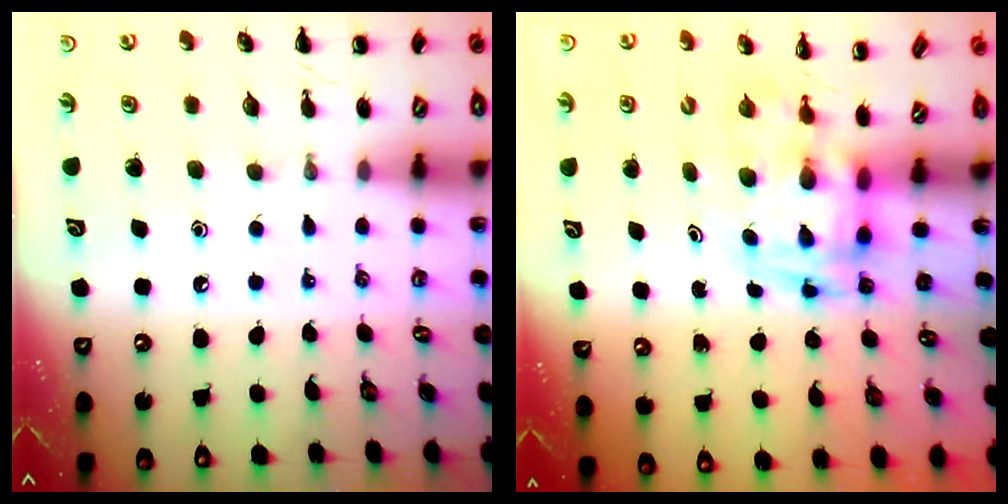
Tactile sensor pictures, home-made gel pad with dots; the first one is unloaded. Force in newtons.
{"total": 3.4, "press": 3.3, "slide": 0.6}